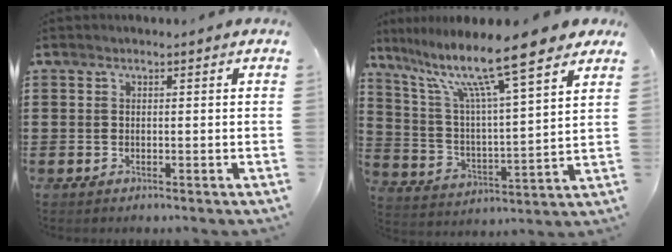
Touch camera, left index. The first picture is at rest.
{"total": 13.3, "force": [10.2, 1.2, 8.4], "torque": [-0.182, -0.054, 0.165]}